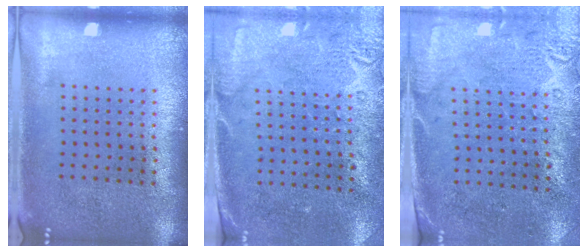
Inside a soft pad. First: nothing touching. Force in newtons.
{"total": 2.7, "press": 2.3, "slide": 1.5}
{"total": 2.8, "press": 2.4, "slide": 1.4}